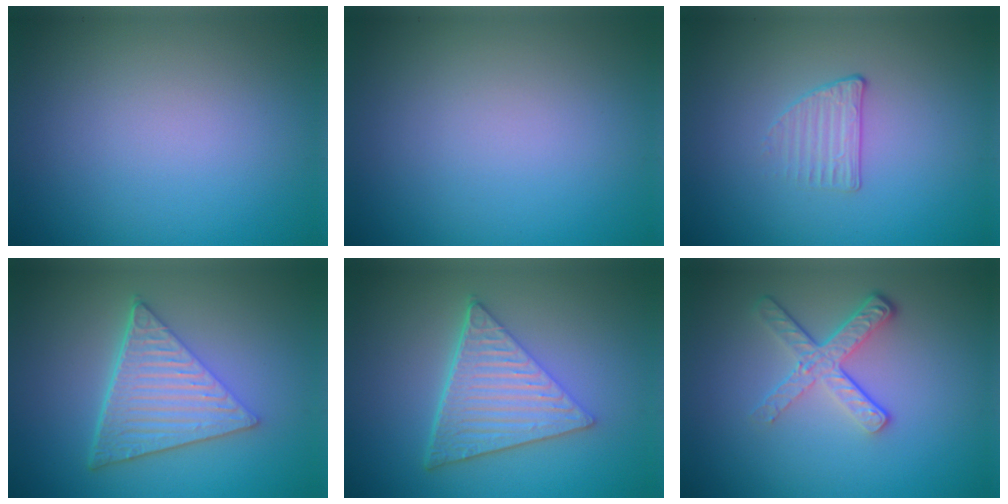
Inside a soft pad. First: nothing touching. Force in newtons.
{"total": 0.0}
{"total": 1.3, "press": 0.8, "slide": 1.0}
{"total": 6.6, "press": 4.6, "slide": 4.8}
{"total": 6.6, "press": 4.6, "slide": 4.8}
{"total": 3.9, "press": 2.7, "slide": 2.8}